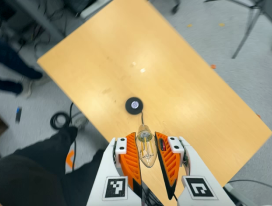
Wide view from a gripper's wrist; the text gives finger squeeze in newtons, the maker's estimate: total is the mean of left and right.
{"total": 13.1, "left": 13.5, "right": 12.7}